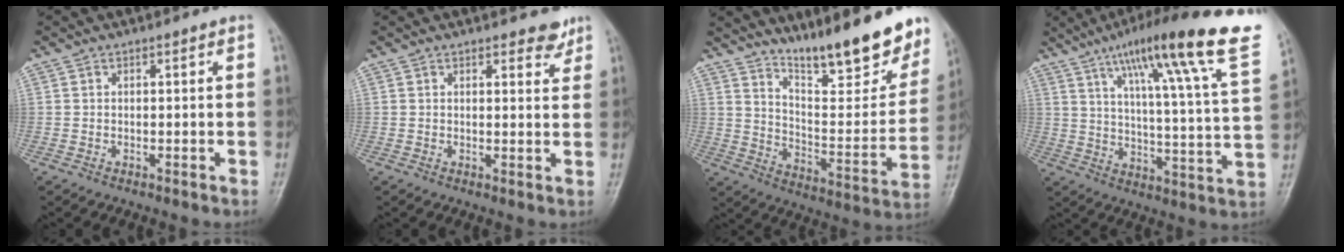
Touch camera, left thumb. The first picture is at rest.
{"total": 3.1, "force": [2.4, 1.3, 1.4], "torque": [0.001, -0.015, 0.029]}
{"total": 22.1, "force": [17.1, 5.1, 13.1], "torque": [-0.154, -0.106, 0.255]}
{"total": 25.2, "force": [16.2, 2.0, 19.3], "torque": [-0.278, -0.054, 0.229]}